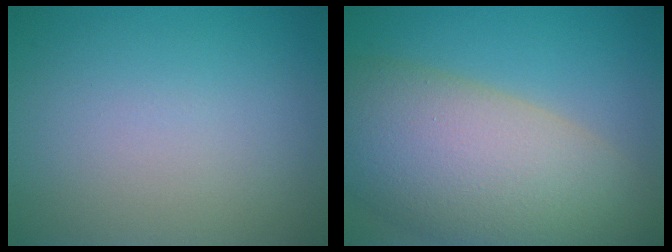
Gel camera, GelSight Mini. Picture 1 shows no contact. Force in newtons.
{"total": 12.7, "press": 12.7, "slide": 0.9}